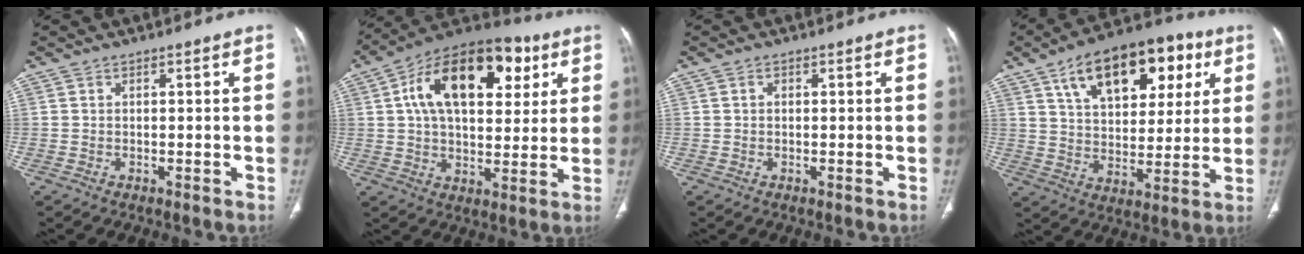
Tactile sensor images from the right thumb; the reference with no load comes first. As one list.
[{"total": 22.5, "force": [7.5, 12.6, 17.1], "torque": [-0.246, 0.010, 0.110]}, {"total": 0.6, "force": [0.1, 0.5, 0.3], "torque": [-0.002, 0.002, 0.001]}, {"total": 21.3, "force": [9.5, 11.7, 15.0], "torque": [-0.190, -0.005, 0.152]}]